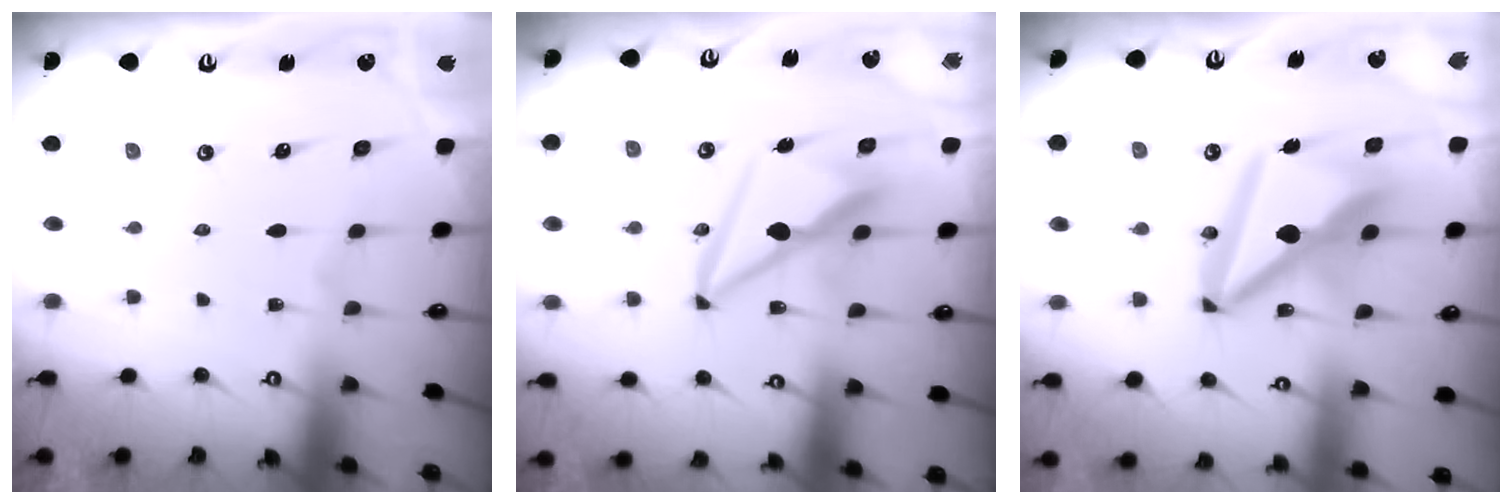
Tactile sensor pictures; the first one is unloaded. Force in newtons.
{"total": 9.9, "press": 9.8, "slide": 1.6}
{"total": 14.1, "press": 14.0, "slide": 1.6}